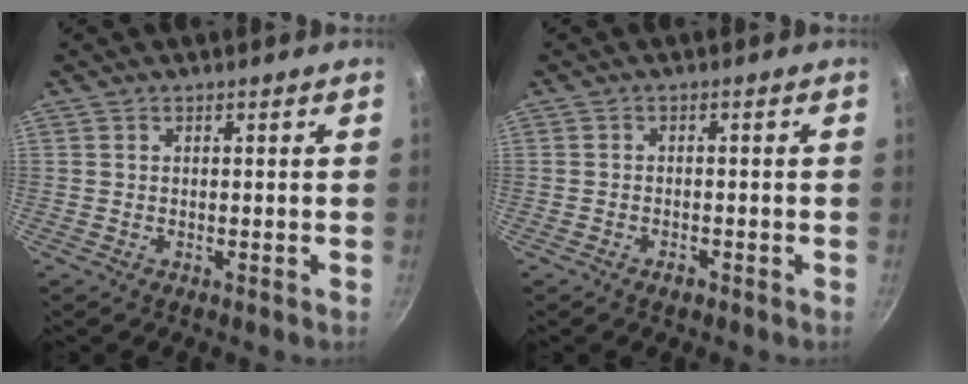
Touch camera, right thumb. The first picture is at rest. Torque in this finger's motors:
{"motor_torque": [-0.14, 0.20, -0.25, 0.08, 0.02]}